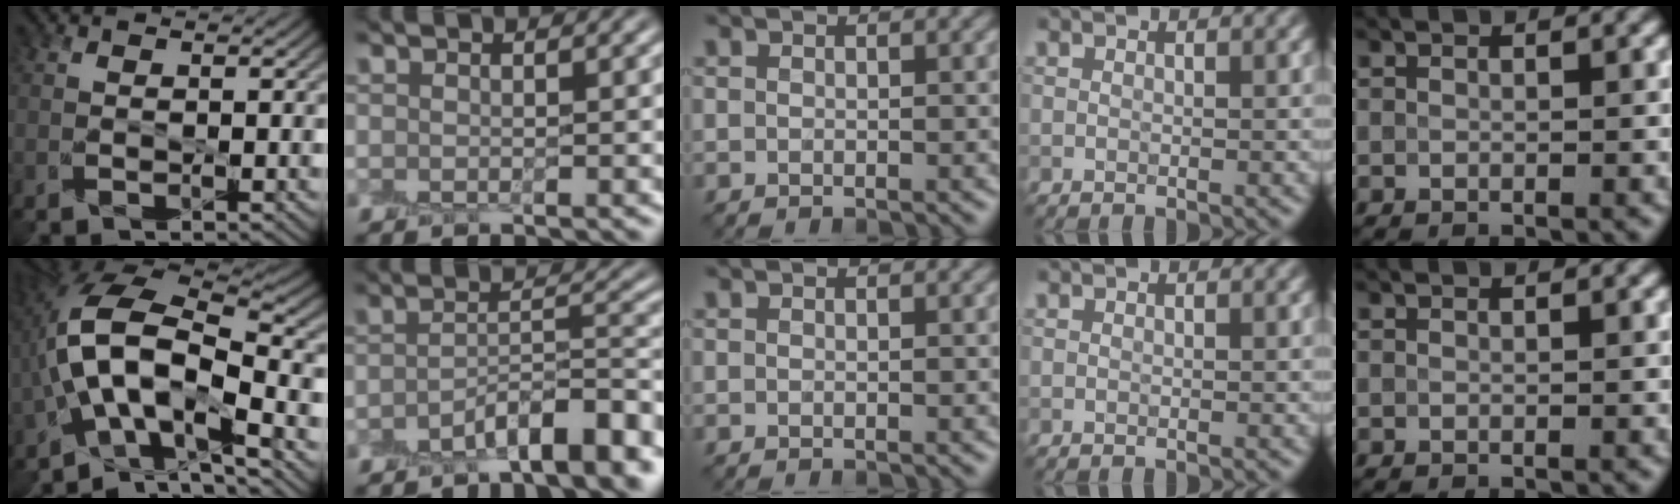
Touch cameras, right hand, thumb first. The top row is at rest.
{"thumb": {"total": 13.0, "force": [-4.0, 5.4, 11.2], "torque": [-0.212, 0.009, -0.081]}, "index": {"total": 6.2, "force": [-3.7, 1.7, 4.7], "torque": [-0.068, 0.012, -0.060]}}